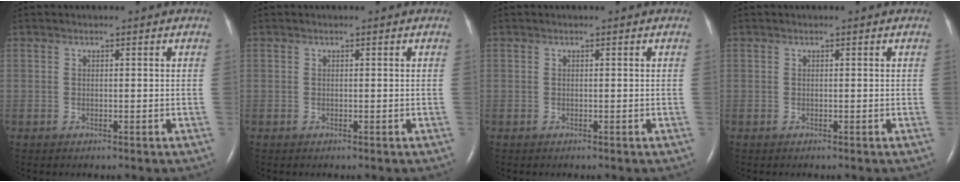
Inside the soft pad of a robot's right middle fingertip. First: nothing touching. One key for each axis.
{"total": 0.0}
{"total": 0.0}
{"total": 0.0}